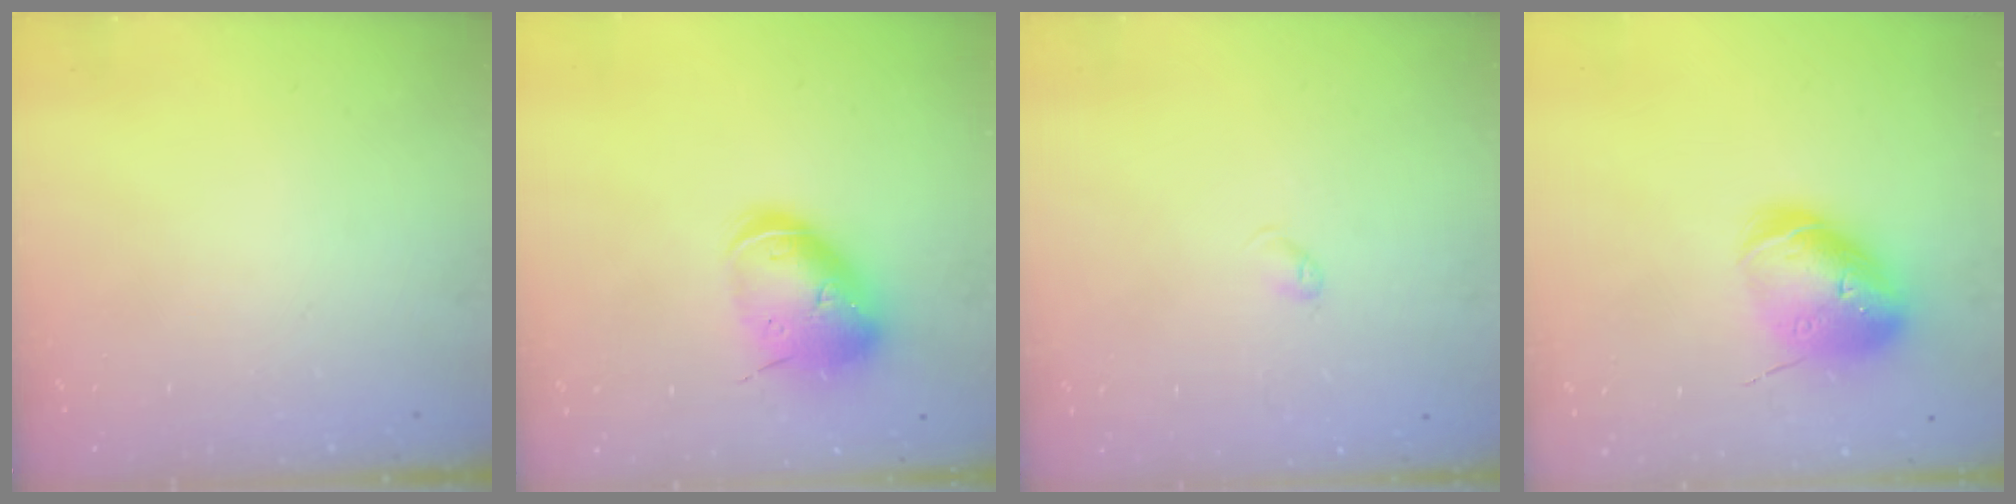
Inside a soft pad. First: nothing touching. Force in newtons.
{"total": 13.6, "press": 13.4, "slide": 2.3}
{"total": 3.0, "press": 2.9, "slide": 0.6}
{"total": 15.1, "press": 14.9, "slide": 2.3}